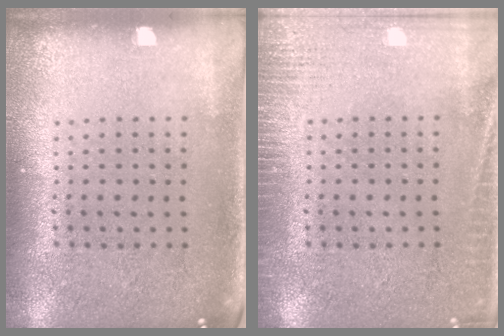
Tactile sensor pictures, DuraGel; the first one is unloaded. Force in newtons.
{"total": 2.7, "press": 2.7, "slide": 0.5}